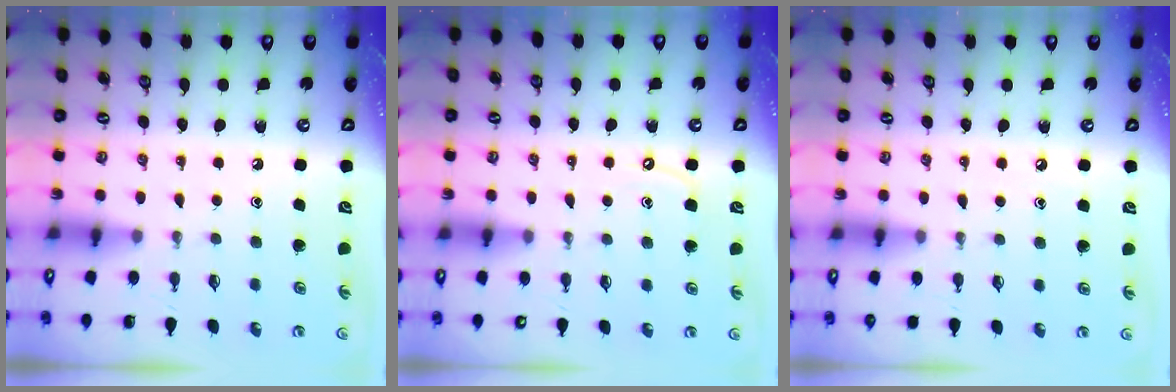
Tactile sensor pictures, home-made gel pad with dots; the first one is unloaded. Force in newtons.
{"total": 4.1, "press": 4.0, "slide": 0.6}
{"total": 3.7, "press": 3.7, "slide": 0.4}